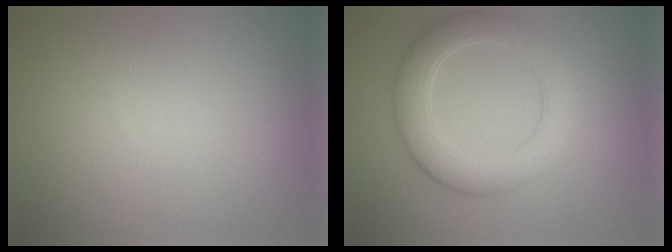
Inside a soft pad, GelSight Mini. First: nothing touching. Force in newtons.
{"total": 5.3, "press": 5.3, "slide": 0.5}